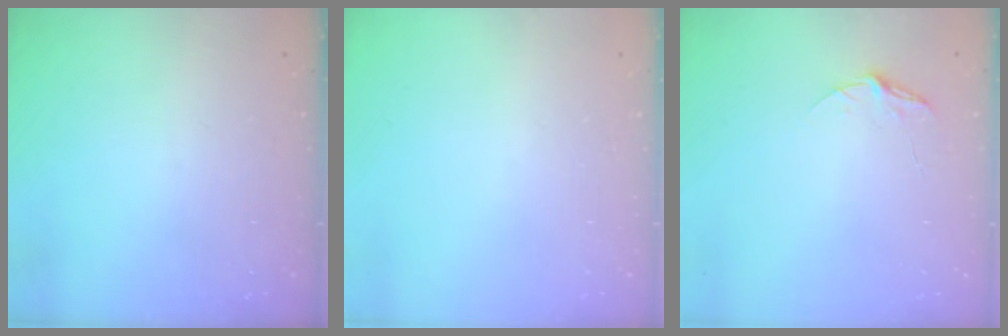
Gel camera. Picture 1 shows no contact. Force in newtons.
{"total": 0.0}
{"total": 5.3, "press": 5.2, "slide": 0.6}